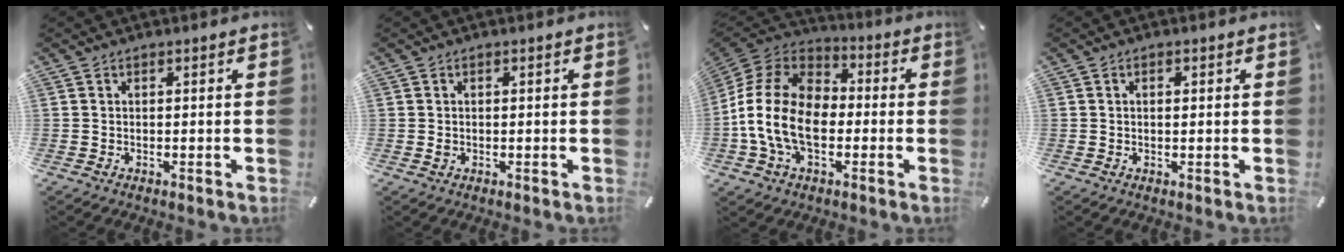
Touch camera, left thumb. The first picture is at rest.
{"total": 1.0, "force": [-0.1, 0.7, 0.6], "torque": [-0.012, 0.002, -0.003]}
{"total": 17.2, "force": [-4.6, 11.9, 11.5], "torque": [-0.250, 0.041, -0.088]}
{"total": 1.1, "force": [0.1, 0.7, 0.9], "torque": [-0.019, 0.004, 0.000]}